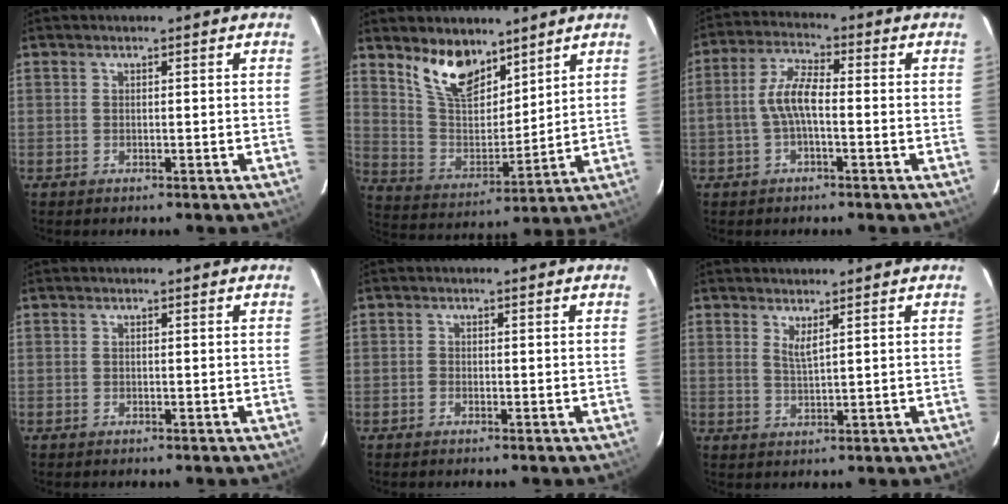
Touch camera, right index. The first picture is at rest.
{"total": 12.4, "force": [9.0, 5.7, 6.3], "torque": [-0.125, 0.002, 0.178]}
{"total": 6.3, "force": [-1.2, 2.2, 5.8], "torque": [-0.122, 0.016, -0.024]}
{"total": 0.0}
{"total": 0.5, "force": [-0.3, 0.4, 0.0], "torque": [0.001, 0.001, -0.008]}
{"total": 2.3, "force": [1.5, 0.0, 1.7], "torque": [-0.033, -0.006, 0.025]}